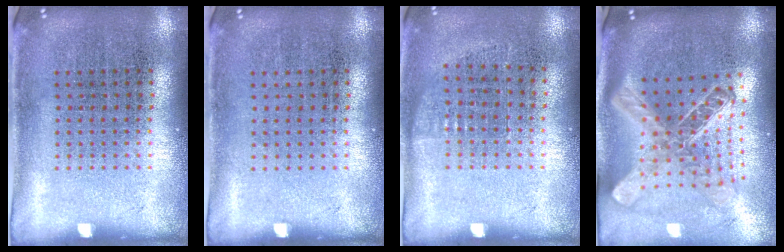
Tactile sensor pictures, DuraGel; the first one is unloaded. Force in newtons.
{"total": 0.0}
{"total": 0.6, "press": 0.6, "slide": 0.3}
{"total": 2.7, "press": 2.0, "slide": 1.8}